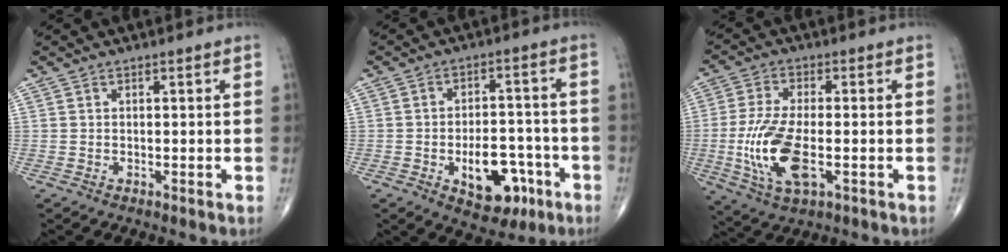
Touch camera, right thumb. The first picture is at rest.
{"total": 11.1, "force": [-4.5, 6.4, 7.8], "torque": [-0.080, 0.028, -0.055]}
{"total": 12.6, "force": [-2.6, 5.4, 11.1], "torque": [-0.240, -0.003, -0.044]}